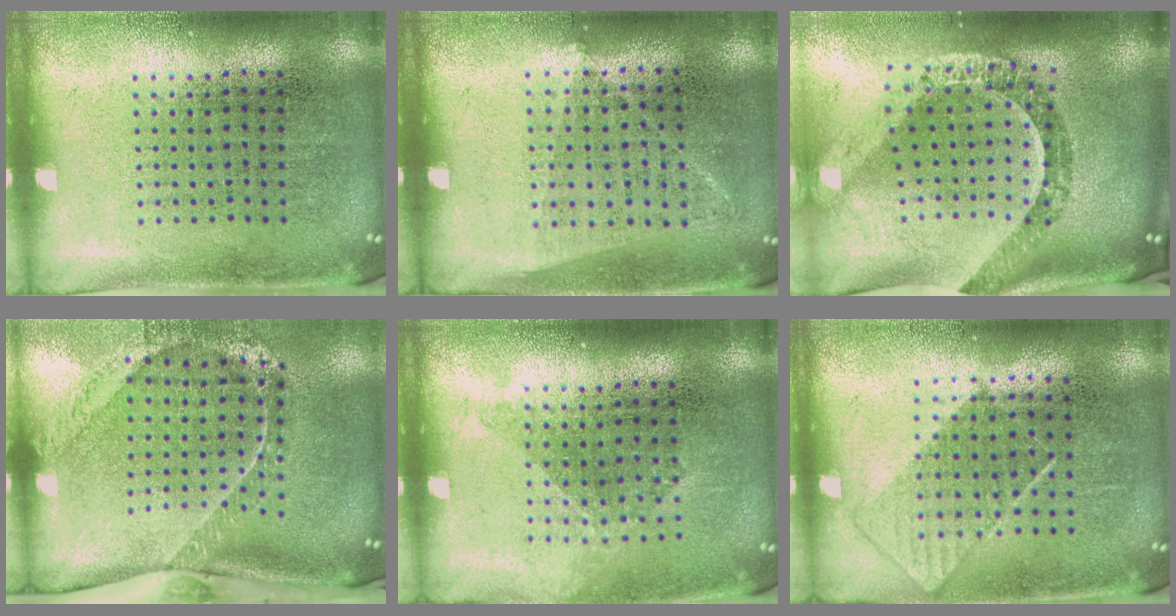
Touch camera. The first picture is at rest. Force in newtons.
{"total": 1.0, "press": 0.9, "slide": 0.5}
{"total": 2.5, "press": 2.1, "slide": 1.3}
{"total": 2.1, "press": 1.6, "slide": 1.3}
{"total": 1.1, "press": 0.9, "slide": 0.7}
{"total": 0.8, "press": 0.7, "slide": 0.5}